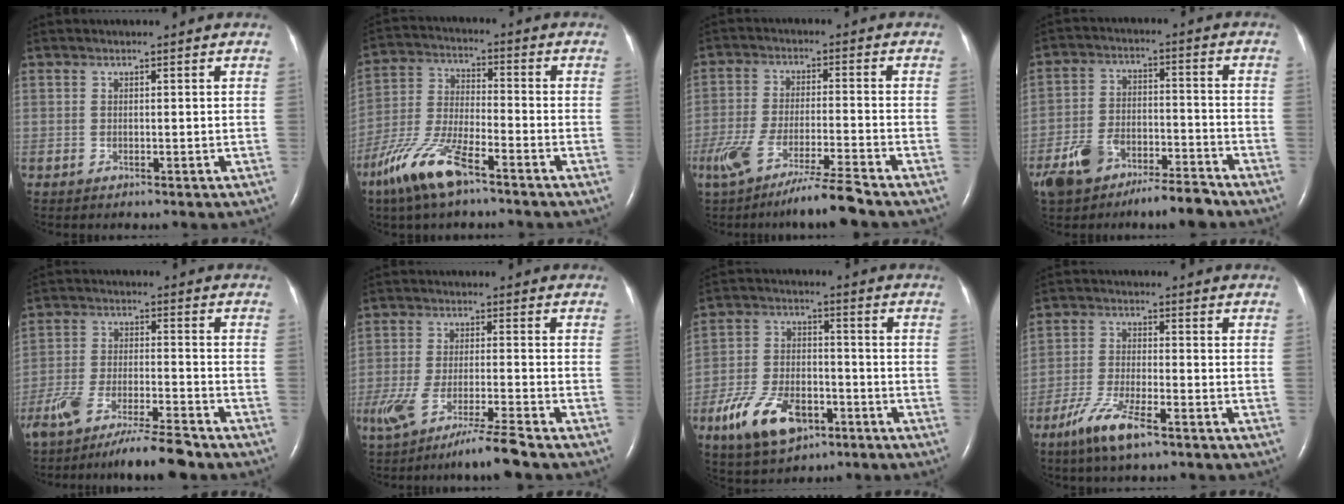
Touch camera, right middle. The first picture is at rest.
{"total": 11.3, "force": [-7.3, 2.5, 8.2], "torque": [-0.186, -0.014, -0.143]}
{"total": 10.2, "force": [-7.8, -0.7, 6.6], "torque": [-0.123, -0.031, -0.140]}
{"total": 10.5, "force": [-7.8, 3.5, 6.1], "torque": [-0.118, 0.007, -0.136]}
{"total": 11.7, "force": [-9.9, 0.4, 6.1], "torque": [-0.106, -0.020, -0.171]}
{"total": 9.2, "force": [-6.8, -0.7, 6.2], "torque": [-0.117, -0.025, -0.121]}
{"total": 12.0, "force": [-6.2, 6.2, 8.1], "torque": [-0.165, 0.001, -0.106]}
{"total": 7.7, "force": [-4.9, 1.3, 5.7], "torque": [-0.123, -0.014, -0.092]}